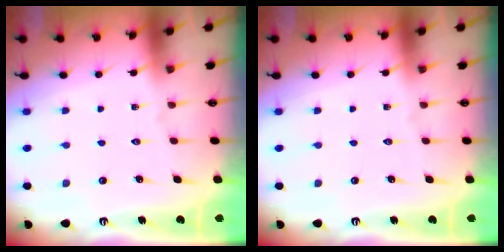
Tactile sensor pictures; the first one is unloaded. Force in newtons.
{"total": 0.0}